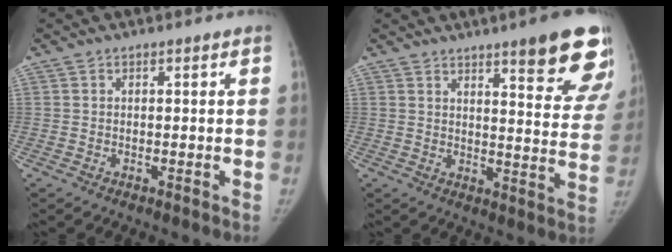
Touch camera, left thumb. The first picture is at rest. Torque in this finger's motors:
{"motor_torque": [1.15, 0.41, 1.54, -0.97, 0.20]}